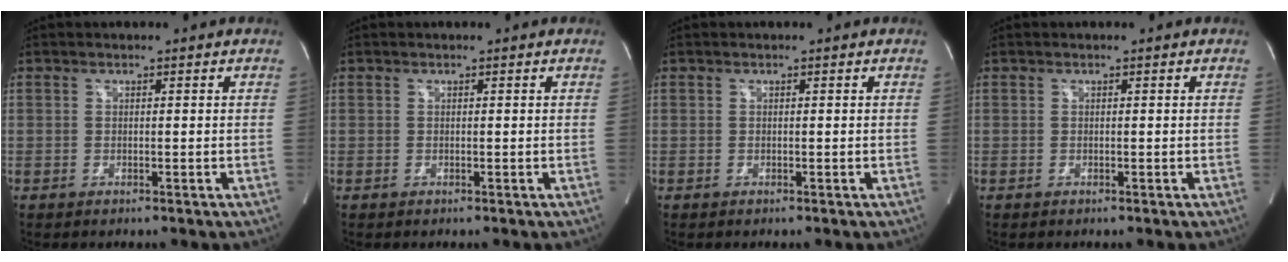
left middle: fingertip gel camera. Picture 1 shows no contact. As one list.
[{"total": 0.0}, {"total": 0.0}, {"total": 0.0}]